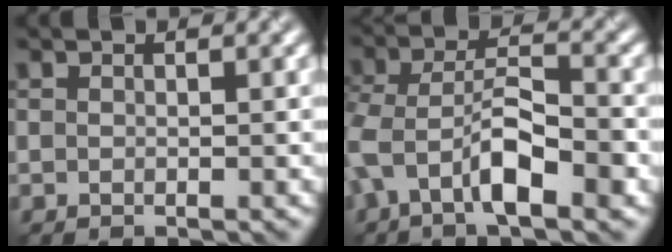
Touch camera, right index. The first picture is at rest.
{"total": 5.8, "force": [-2.2, 2.6, 4.7], "torque": [-0.091, 0.012, -0.042]}